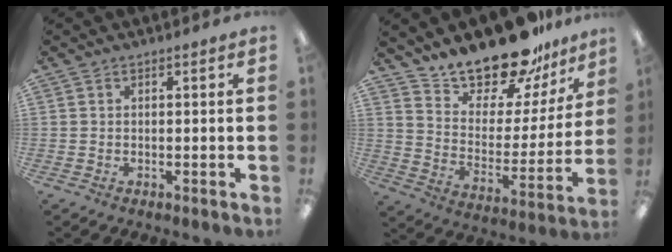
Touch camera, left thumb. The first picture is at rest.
{"total": 19.6, "force": [17.6, 6.0, 6.1], "torque": [-0.104, -0.142, 0.309]}